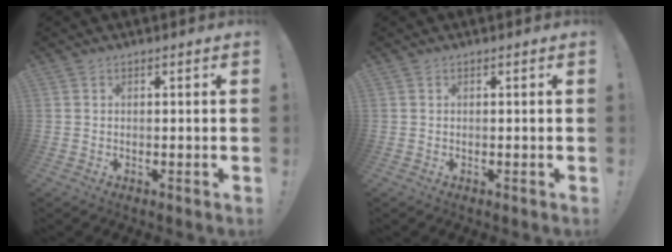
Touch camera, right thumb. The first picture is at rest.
{"total": 0.0}